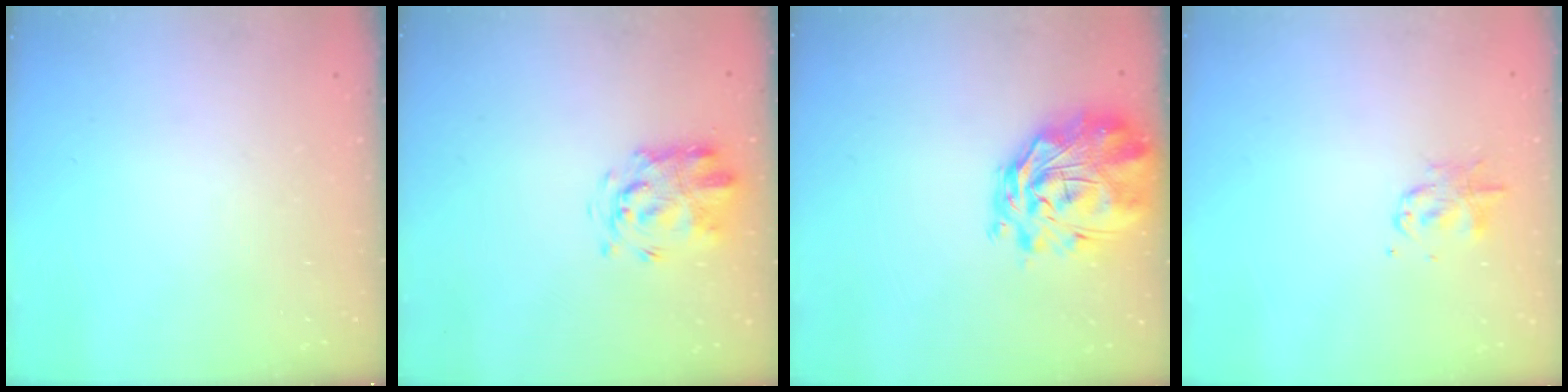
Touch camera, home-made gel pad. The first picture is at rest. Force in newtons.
{"total": 3.6, "press": 3.4, "slide": 1.0}
{"total": 3.8, "press": 3.4, "slide": 1.8}
{"total": 2.4, "press": 2.4, "slide": 0.3}